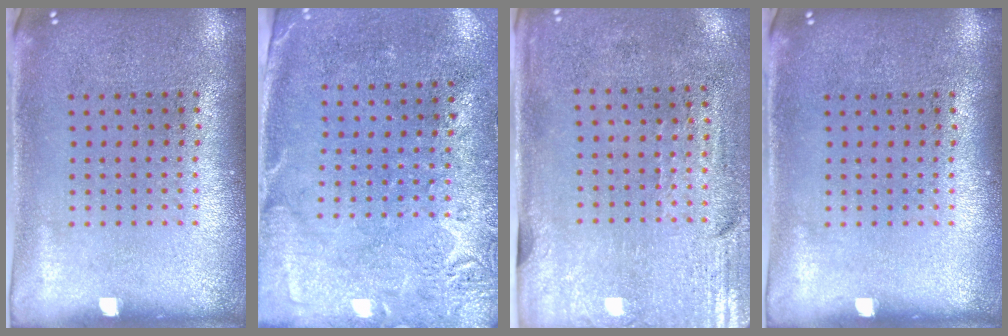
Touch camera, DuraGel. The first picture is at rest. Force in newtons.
{"total": 2.8, "press": 2.2, "slide": 1.7}
{"total": 3.0, "press": 2.5, "slide": 1.6}
{"total": 0.0}